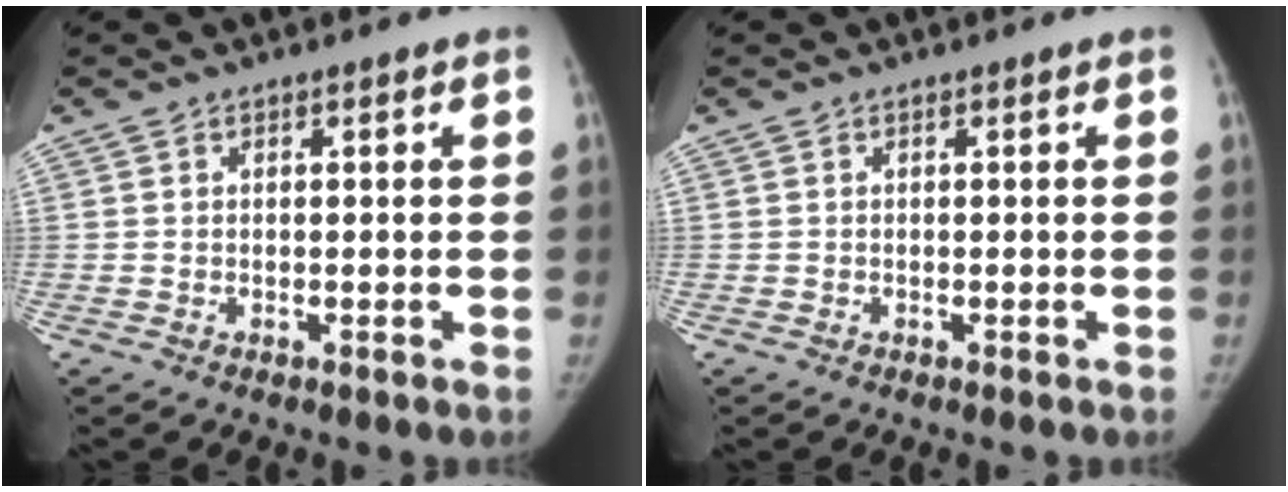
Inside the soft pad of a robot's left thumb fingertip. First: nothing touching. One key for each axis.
{"total": 0.0}